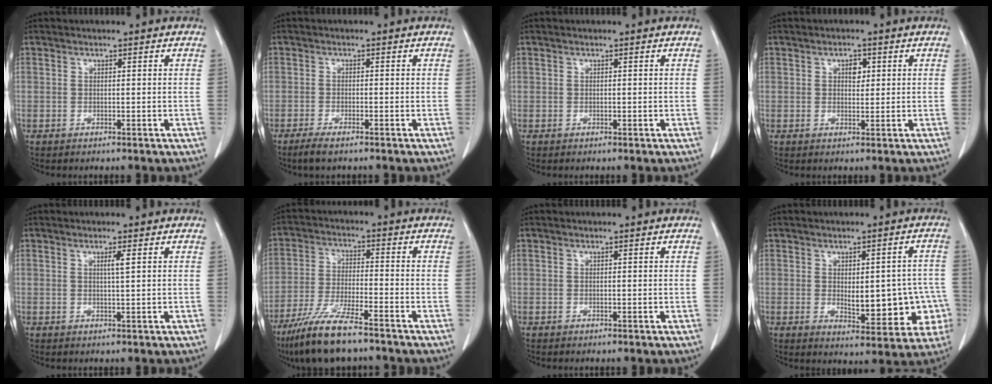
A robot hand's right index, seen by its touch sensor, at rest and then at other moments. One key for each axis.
{"total": 3.1, "fx": -2.3, "fy": 0.5, "fz": 2.0, "tx": -0.041, "ty": -0.006, "tz": -0.038}
{"total": 0.0}
{"total": 2.1, "fx": 0.7, "fy": 1.2, "fz": 1.6, "tx": -0.023, "ty": 0.000, "tz": 0.011}
{"total": 1.3, "fx": 0.5, "fy": 0.3, "fz": 1.2, "tx": -0.022, "ty": 0.001, "tz": 0.008}
{"total": 11.1, "fx": -8.4, "fy": 1.5, "fz": 7.1, "tx": -0.141, "ty": -0.030, "tz": -0.153}
{"total": 0.0}
{"total": 11.2, "fx": -1.6, "fy": 4.9, "fz": 9.9, "tx": -0.115, "ty": 0.018, "tz": -0.005}